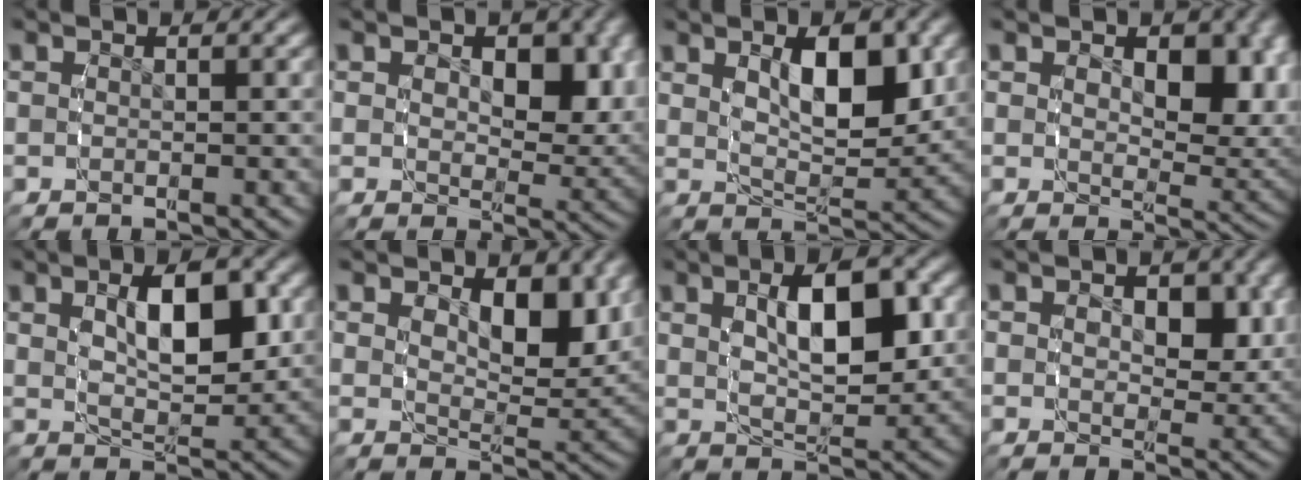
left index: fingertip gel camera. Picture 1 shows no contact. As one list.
[{"total": 4.5, "force": [1.3, 2.6, 3.5], "torque": [-0.052, -0.019, 0.029]}, {"total": 5.7, "force": [1.6, 2.2, 5.0], "torque": [-0.078, -0.015, 0.035]}, {"total": 5.5, "force": [1.7, 2.8, 4.4], "torque": [-0.059, -0.019, 0.035]}, {"total": 5.8, "force": [1.0, 2.4, 5.2], "torque": [-0.082, -0.008, 0.026]}, {"total": 4.9, "force": [2.2, 2.0, 3.9], "torque": [-0.057, -0.019, 0.045]}, {"total": 6.7, "force": [1.0, 2.7, 6.1], "torque": [-0.096, -0.006, 0.028]}, {"total": 3.4, "force": [1.1, 2.1, 2.4], "torque": [-0.039, -0.018, 0.025]}]